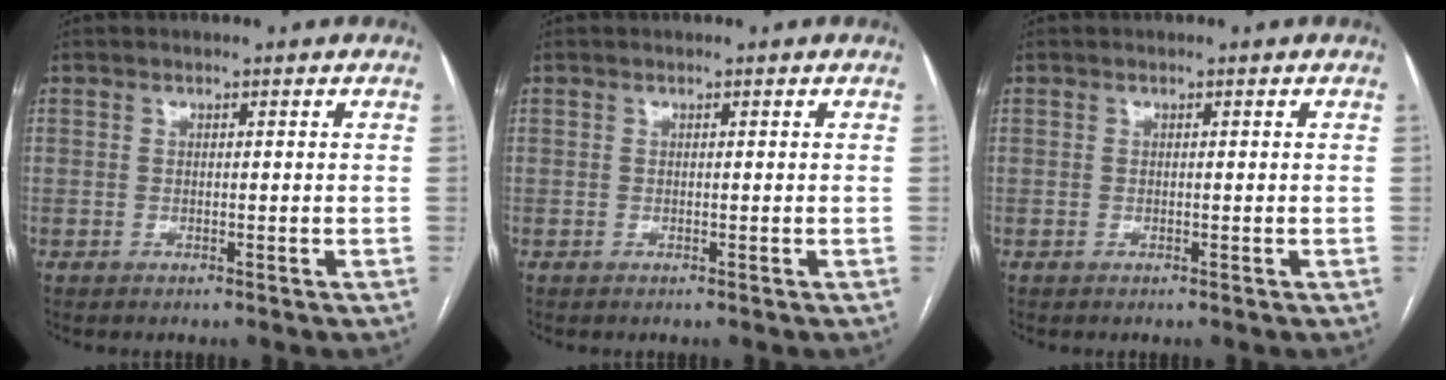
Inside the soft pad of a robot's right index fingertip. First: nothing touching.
{"total": 0.0}
{"total": 0.0}